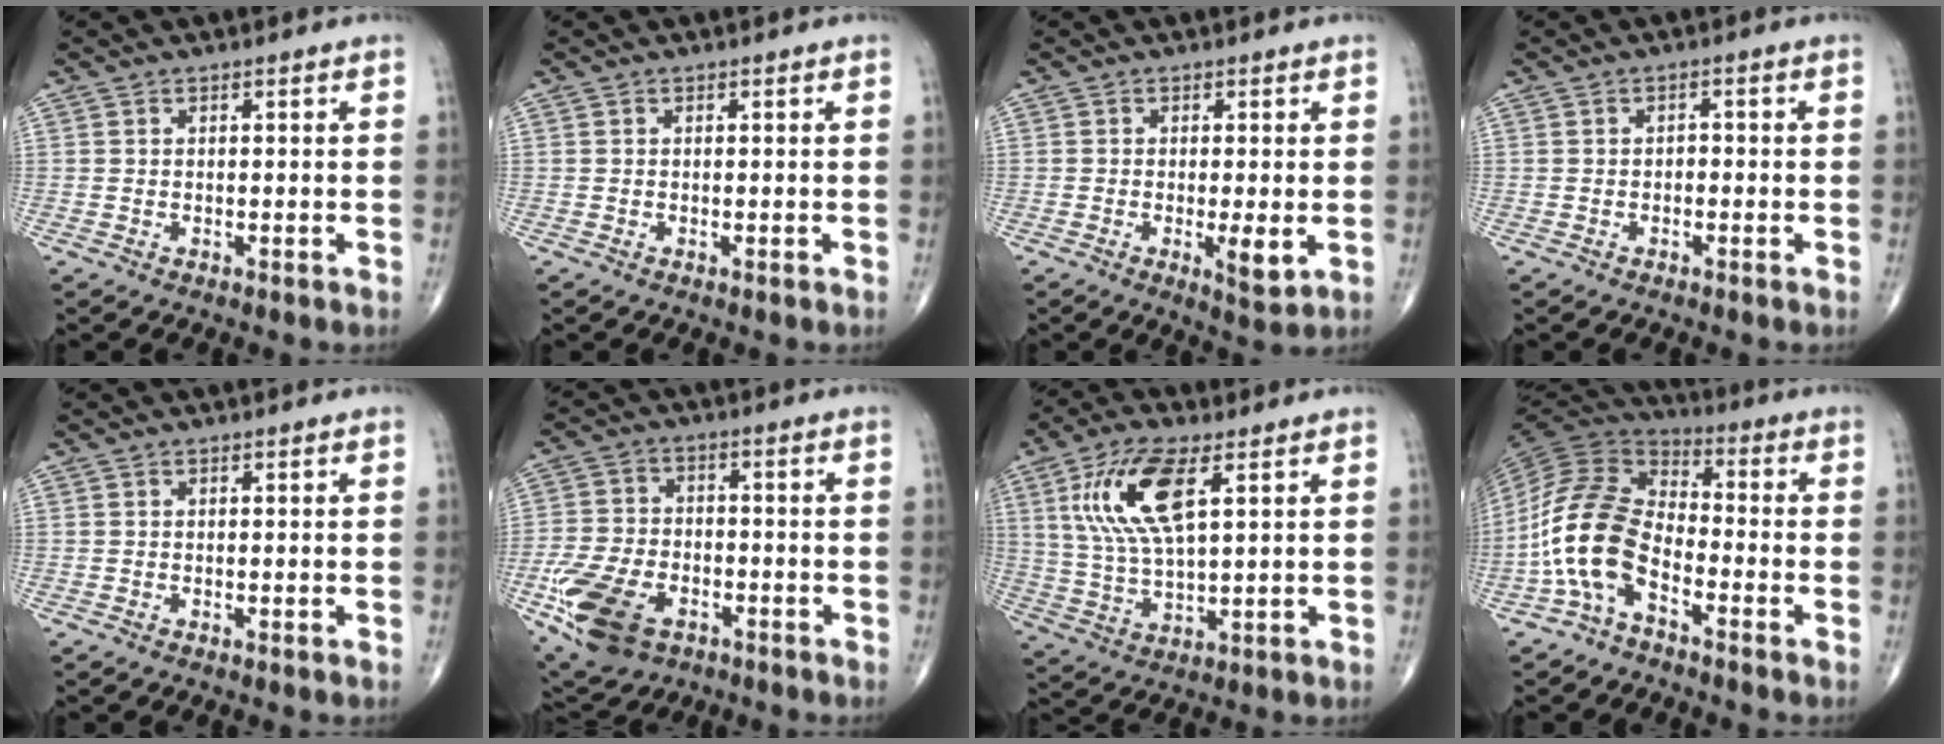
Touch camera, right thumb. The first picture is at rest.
{"total": 0.0}
{"total": 4.3, "force": [-0.8, 1.0, 4.1], "torque": [-0.065, -0.013, -0.012]}
{"total": 1.2, "force": [-0.4, 0.9, 0.7], "torque": [-0.001, 0.006, -0.011]}
{"total": 0.0}
{"total": 15.3, "force": [-6.8, 9.4, 10.0], "torque": [-0.195, 0.012, -0.119]}
{"total": 13.6, "force": [4.9, 5.1, 11.7], "torque": [-0.241, -0.009, 0.096]}
{"total": 13.6, "force": [-5.3, 7.4, 10.1], "torque": [-0.203, 0.055, -0.115]}